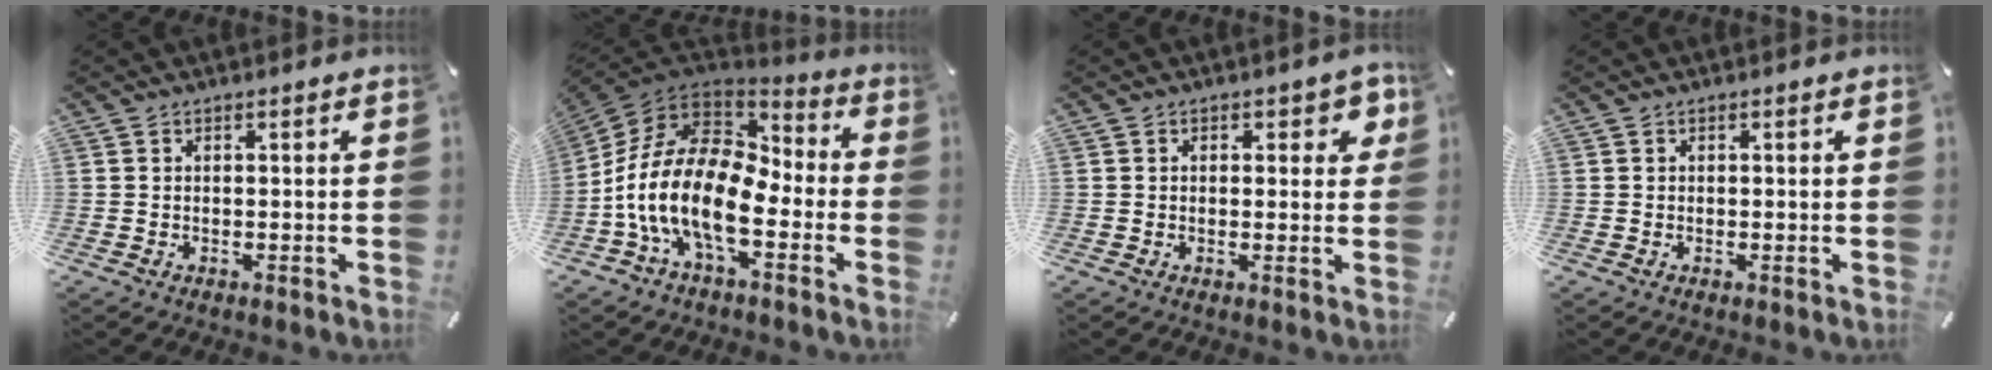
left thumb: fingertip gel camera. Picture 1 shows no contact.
{"total": 18.4, "force": [-6.7, 9.7, 14.2], "torque": [-0.305, 0.012, -0.118]}
{"total": 3.7, "force": [1.3, 2.3, 2.6], "torque": [-0.022, -0.003, 0.014]}
{"total": 0.0}